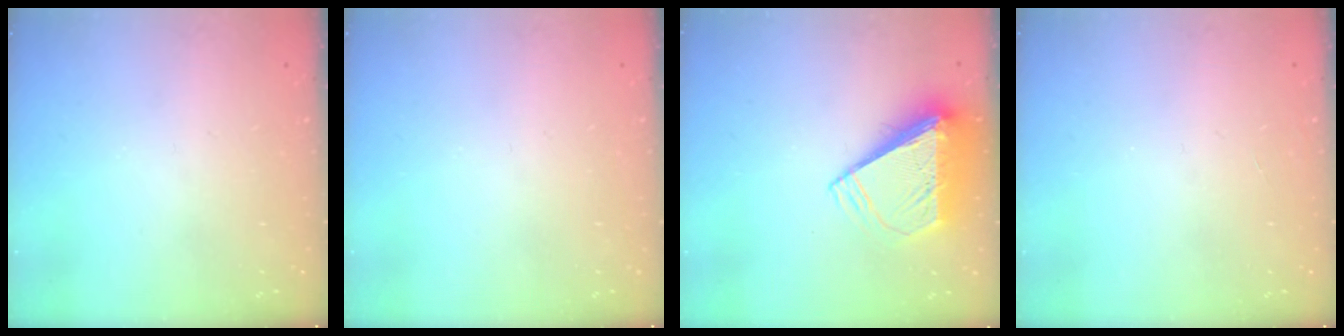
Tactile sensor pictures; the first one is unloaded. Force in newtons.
{"total": 0.0}
{"total": 9.7, "press": 9.6, "slide": 1.4}
{"total": 0.0}